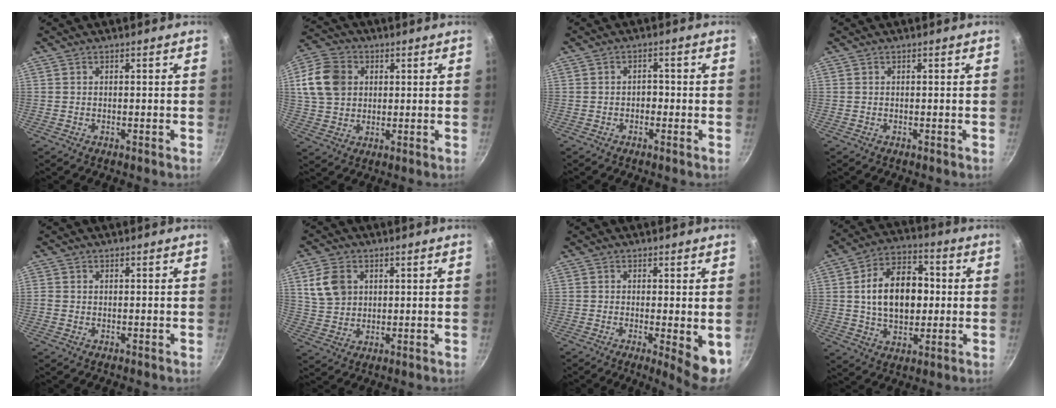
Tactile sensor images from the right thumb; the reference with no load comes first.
{"total": 13.9, "force": [3.2, 11.3, 7.5], "torque": [-0.145, 0.011, 0.052]}
{"total": 1.7, "force": [-0.7, 1.2, 0.8], "torque": [0.000, 0.013, -0.012]}
{"total": 0.0}
{"total": 1.2, "force": [0.0, 1.1, 0.5], "torque": [-0.011, 0.003, -0.001]}
{"total": 7.8, "force": [2.6, 6.1, 4.3], "torque": [-0.064, -0.004, 0.053]}
{"total": 6.6, "force": [-1.1, 1.5, 6.3], "torque": [-0.078, -0.012, -0.011]}
{"total": 15.8, "force": [1.1, 10.5, 11.8], "torque": [-0.157, 0.018, 0.011]}